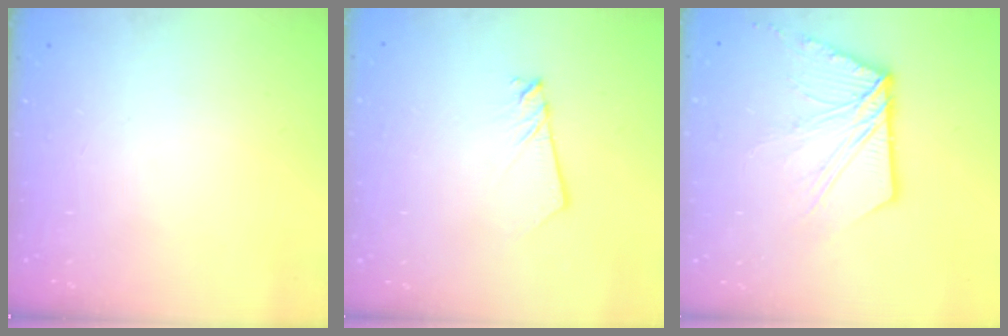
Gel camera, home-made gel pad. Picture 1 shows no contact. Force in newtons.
{"total": 2.5, "press": 2.5, "slide": 0.1}
{"total": 12.9, "press": 12.8, "slide": 1.4}